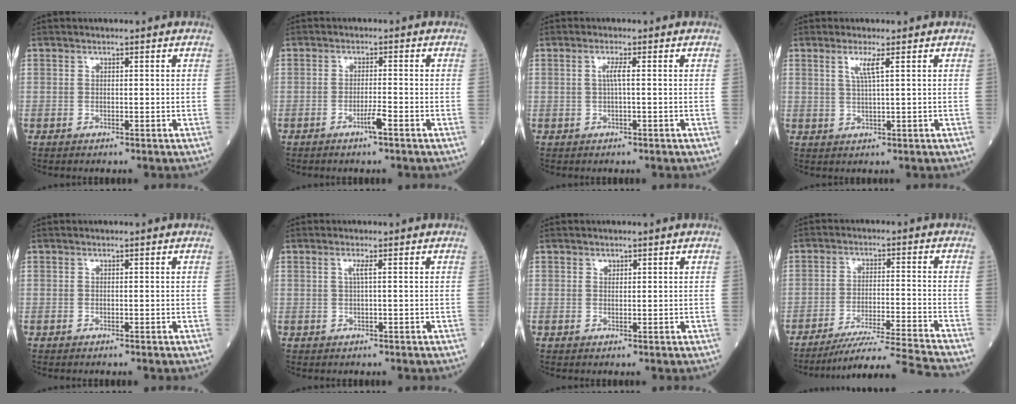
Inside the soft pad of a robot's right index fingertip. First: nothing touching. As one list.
[{"total": 2.3, "force": [-1.4, -0.3, 1.8], "torque": [-0.035, -0.002, -0.026]}, {"total": 1.7, "force": [0.1, -0.1, 1.7], "torque": [-0.035, 0.002, 0.000]}, {"total": 2.8, "force": [1.2, -0.4, 2.5], "torque": [-0.053, -0.001, 0.024]}, {"total": 0.0}, {"total": 1.1, "force": [0.2, -0.2, 1.1], "torque": [-0.024, 0.002, 0.003]}, {"total": 0.7, "force": [0.4, 0.5, 0.2], "torque": [0.000, -0.003, 0.005]}, {"total": 14.2, "force": [-13.0, -2.8, 4.8], "torque": [-0.062, -0.023, -0.206]}]